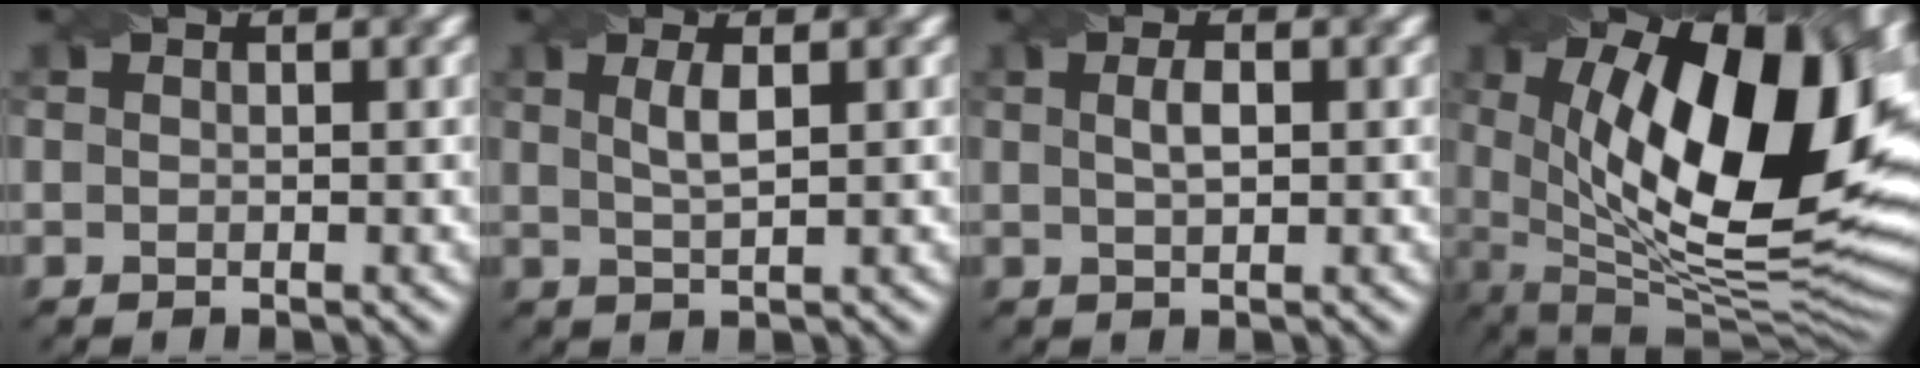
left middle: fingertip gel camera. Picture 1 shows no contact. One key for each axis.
{"total": 1.9, "fx": 0.4, "fy": 0.4, "fz": 1.8, "tx": -0.033, "ty": 0.000, "tz": 0.010}
{"total": 1.5, "fx": 0.1, "fy": 0.5, "fz": 1.4, "tx": -0.027, "ty": 0.002, "tz": 0.004}
{"total": 17.6, "fx": 3.6, "fy": 7.7, "fz": 15.4, "tx": -0.217, "ty": -0.007, "tz": 0.057}